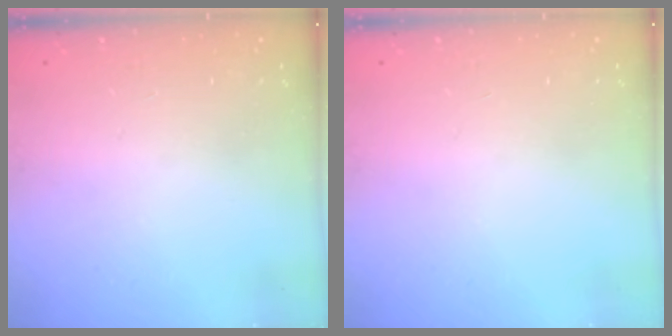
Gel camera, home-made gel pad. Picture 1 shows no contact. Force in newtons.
{"total": 0.0}